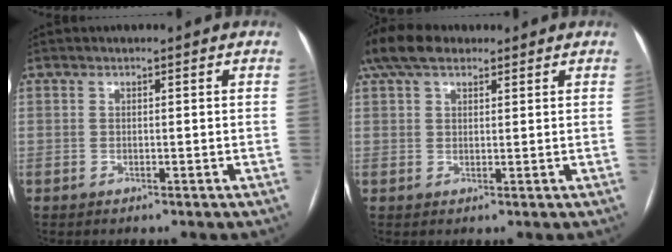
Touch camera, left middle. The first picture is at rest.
{"total": 7.1, "force": [5.2, 3.1, 3.7], "torque": [-0.086, 0.037, 0.101]}